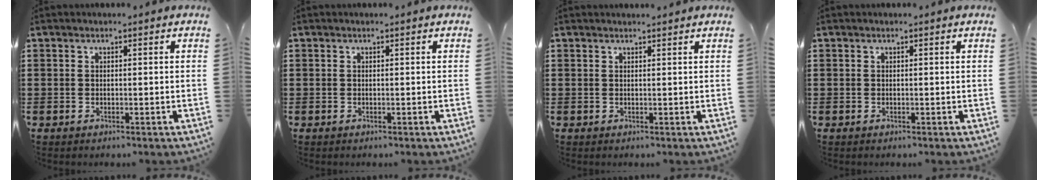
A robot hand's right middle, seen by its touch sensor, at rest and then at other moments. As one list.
[{"total": 0.0}, {"total": 0.7, "force": [0.7, 0.0, 0.1], "torque": [0.004, -0.005, 0.013]}, {"total": 0.0}]